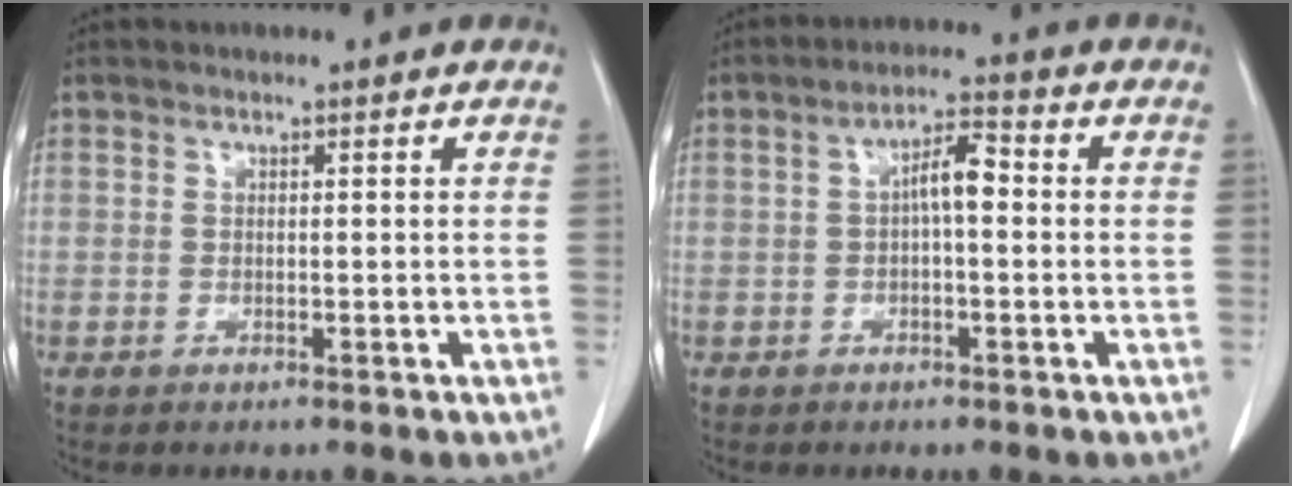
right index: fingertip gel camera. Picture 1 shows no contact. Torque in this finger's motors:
{"motor_torque": [0.57, -0.15, 0.29, 0.09]}